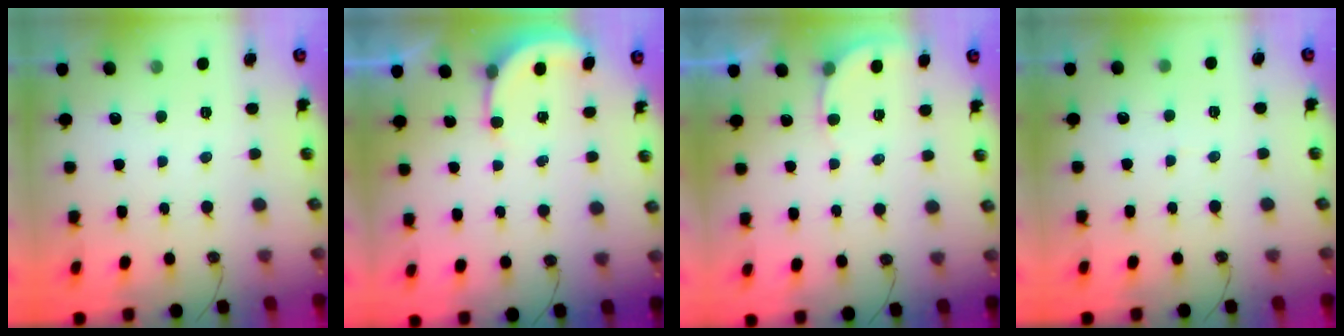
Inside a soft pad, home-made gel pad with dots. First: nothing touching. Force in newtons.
{"total": 2.5, "press": 2.5, "slide": 0.4}
{"total": 4.2, "press": 4.2, "slide": 0.2}
{"total": 1.8, "press": 1.7, "slide": 0.1}